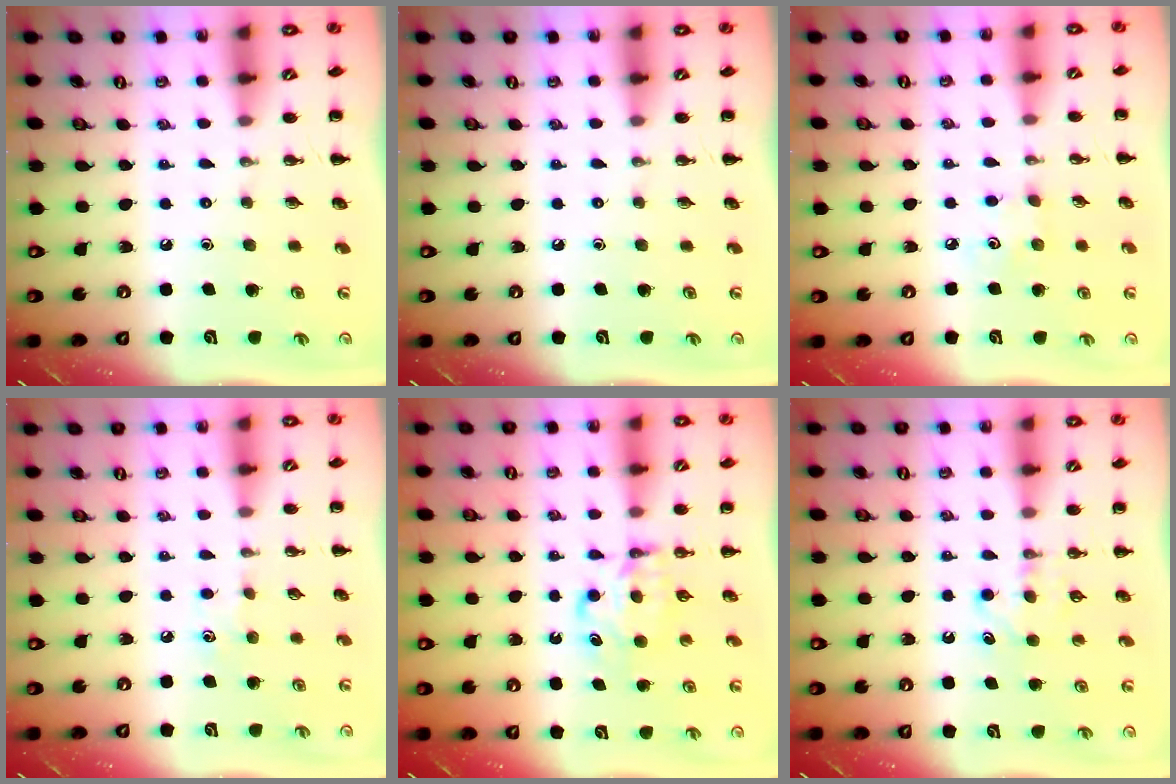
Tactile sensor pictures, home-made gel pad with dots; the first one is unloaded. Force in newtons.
{"total": 0.0}
{"total": 3.8, "press": 3.6, "slide": 1.0}
{"total": 4.7, "press": 4.4, "slide": 1.5}
{"total": 6.4, "press": 6.4, "slide": 0.5}
{"total": 4.9, "press": 4.7, "slide": 1.5}